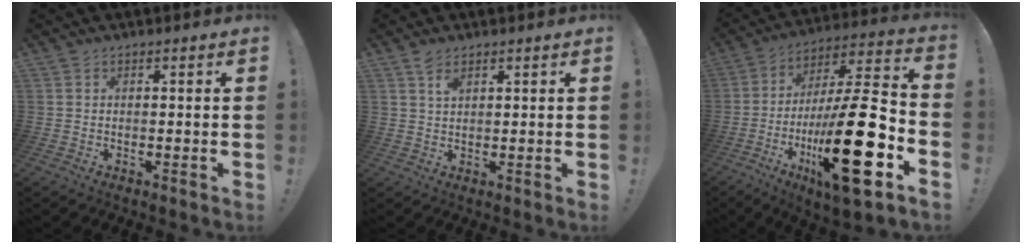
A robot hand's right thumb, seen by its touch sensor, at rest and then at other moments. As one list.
[{"total": 3.5, "force": [2.1, 1.5, 2.3], "torque": [-0.039, -0.006, 0.037]}, {"total": 28.6, "force": [-9.4, 7.5, 25.9], "torque": [-0.454, 0.044, -0.153]}]